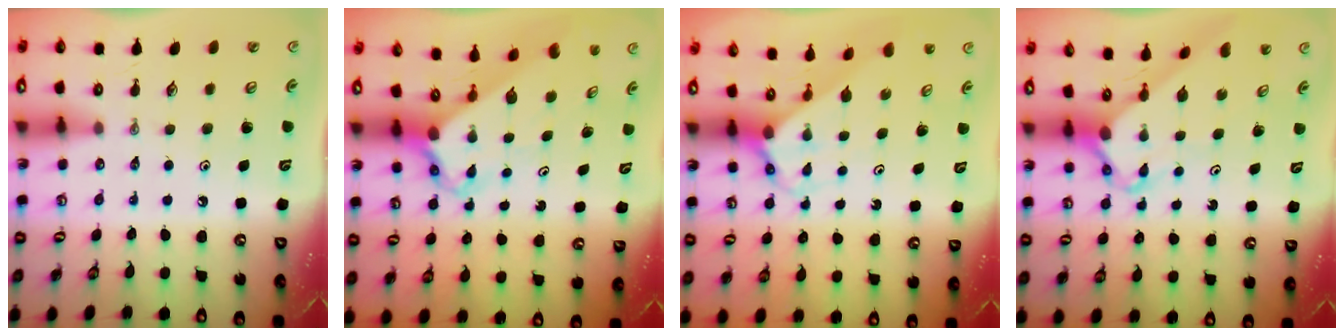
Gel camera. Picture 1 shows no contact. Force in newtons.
{"total": 3.8, "press": 3.8, "slide": 0.3}
{"total": 2.7, "press": 2.7, "slide": 0.2}
{"total": 4.1, "press": 4.1, "slide": 0.4}